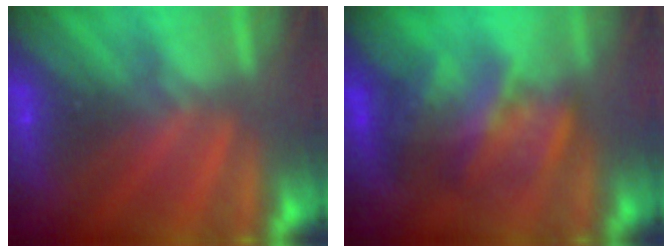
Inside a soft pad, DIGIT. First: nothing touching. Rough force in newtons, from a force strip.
{"total": 4.6}